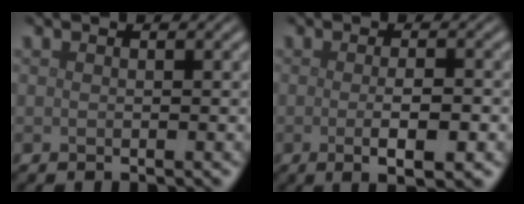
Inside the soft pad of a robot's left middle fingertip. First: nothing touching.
{"total": 3.8, "force": [-0.9, 0.9, 3.6], "torque": [-0.056, -0.007, -0.009]}